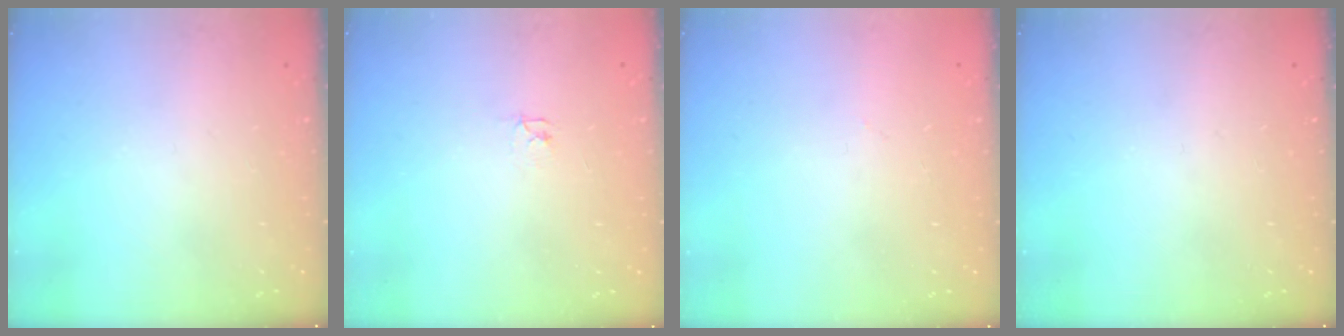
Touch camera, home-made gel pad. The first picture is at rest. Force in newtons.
{"total": 2.1, "press": 2.1, "slide": 0.3}
{"total": 0.0}
{"total": 0.0}